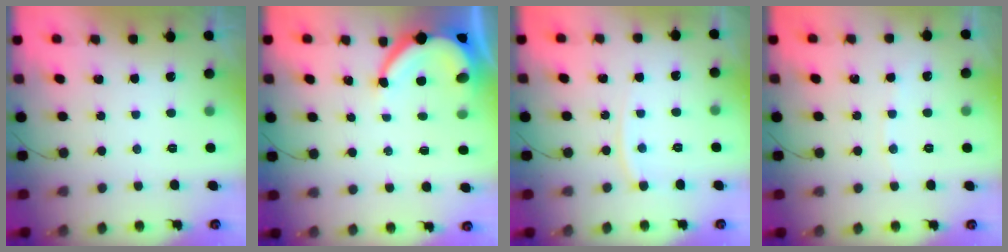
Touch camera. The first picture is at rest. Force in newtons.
{"total": 7.6, "press": 7.6, "slide": 0.6}
{"total": 5.7, "press": 5.6, "slide": 0.8}
{"total": 4.4, "press": 4.4, "slide": 0.4}